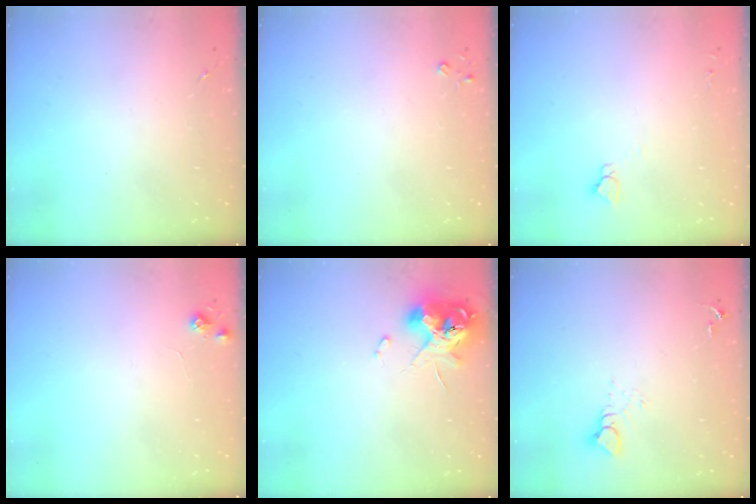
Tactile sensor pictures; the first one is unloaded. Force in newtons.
{"total": 2.3, "press": 2.3, "slide": 0.3}
{"total": 3.6, "press": 3.6, "slide": 0.3}
{"total": 5.3, "press": 5.2, "slide": 0.7}
{"total": 11.4, "press": 11.3, "slide": 1.8}
{"total": 4.7, "press": 4.7, "slide": 0.4}